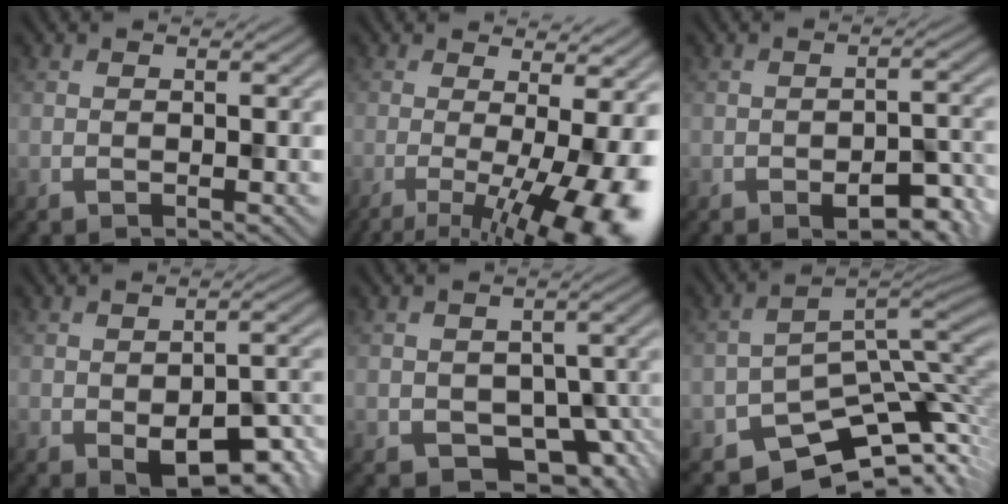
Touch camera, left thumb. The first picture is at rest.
{"total": 11.2, "force": [-3.1, 3.4, 10.2], "torque": [-0.136, -0.017, -0.026]}
{"total": 4.7, "force": [-3.1, 1.4, 3.3], "torque": [-0.047, -0.002, -0.032]}
{"total": 7.1, "force": [-3.4, 3.2, 5.3], "torque": [-0.079, -0.017, -0.033]}
{"total": 6.5, "force": [-3.3, 4.6, 3.2], "torque": [-0.051, -0.033, -0.027]}
{"total": 8.4, "force": [-5.3, 4.9, 4.2], "torque": [-0.061, -0.020, -0.078]}